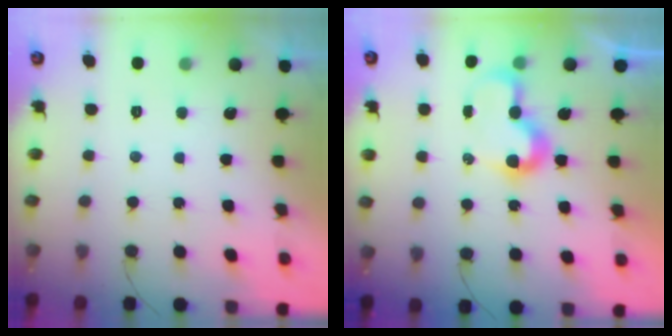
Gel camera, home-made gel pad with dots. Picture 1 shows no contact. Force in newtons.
{"total": 8.5, "press": 8.5, "slide": 0.1}